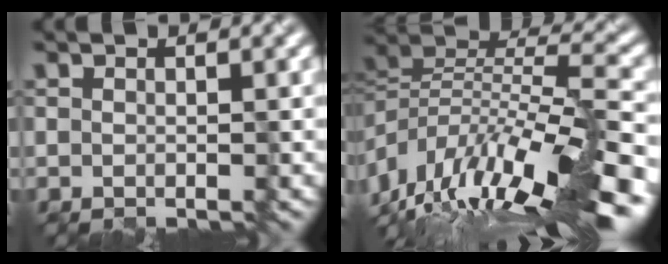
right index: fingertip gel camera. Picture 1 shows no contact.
{"total": 14.3, "force": [-6.9, 4.0, 11.8], "torque": [-0.183, 0.039, -0.112]}